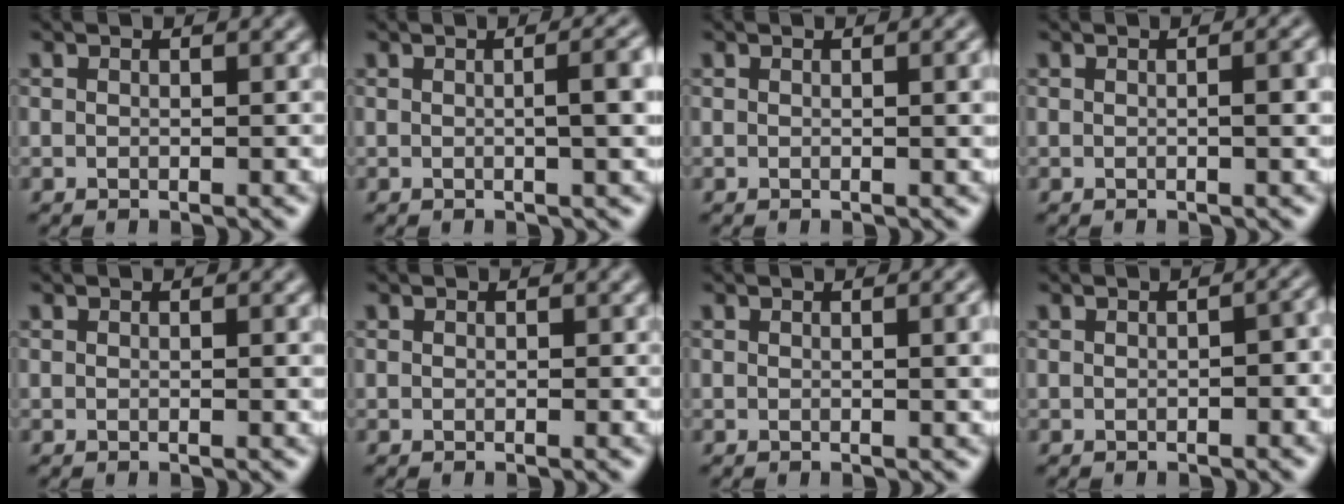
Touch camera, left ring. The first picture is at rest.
{"total": 3.7, "force": [0.2, 1.1, 3.5], "torque": [-0.035, 0.011, 0.002]}
{"total": 1.5, "force": [0.2, 0.4, 1.4], "torque": [-0.017, 0.002, 0.001]}
{"total": 1.9, "force": [0.0, 0.4, 1.8], "torque": [-0.024, 0.003, 0.000]}
{"total": 0.0}
{"total": 0.0}
{"total": 2.1, "force": [0.2, 0.6, 2.0], "torque": [-0.021, 0.002, 0.000]}
{"total": 1.6, "force": [-0.4, 0.6, 1.5], "torque": [-0.020, 0.004, -0.004]}